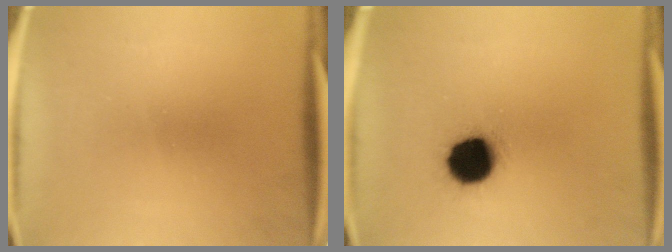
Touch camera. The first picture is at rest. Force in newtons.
{"total": 12.6}